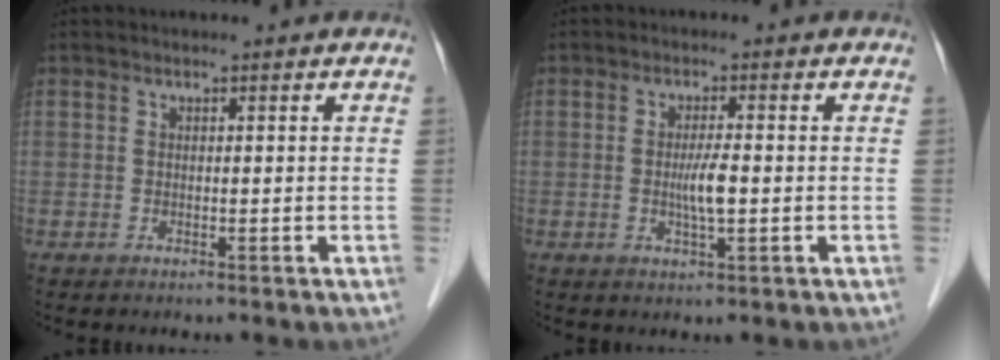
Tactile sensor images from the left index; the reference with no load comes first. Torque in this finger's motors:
{"motor_torque": [0.27, 0.13, 0.10, 0.05]}